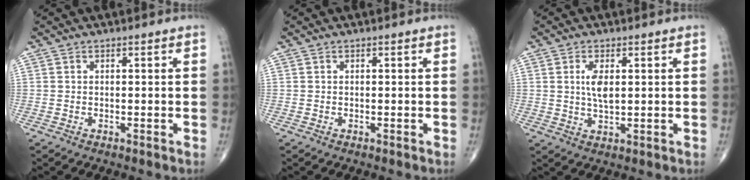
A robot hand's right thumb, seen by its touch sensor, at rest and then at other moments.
{"total": 0.0}
{"total": 4.4, "force": [1.0, 1.9, 3.9], "torque": [-0.073, -0.009, 0.021]}